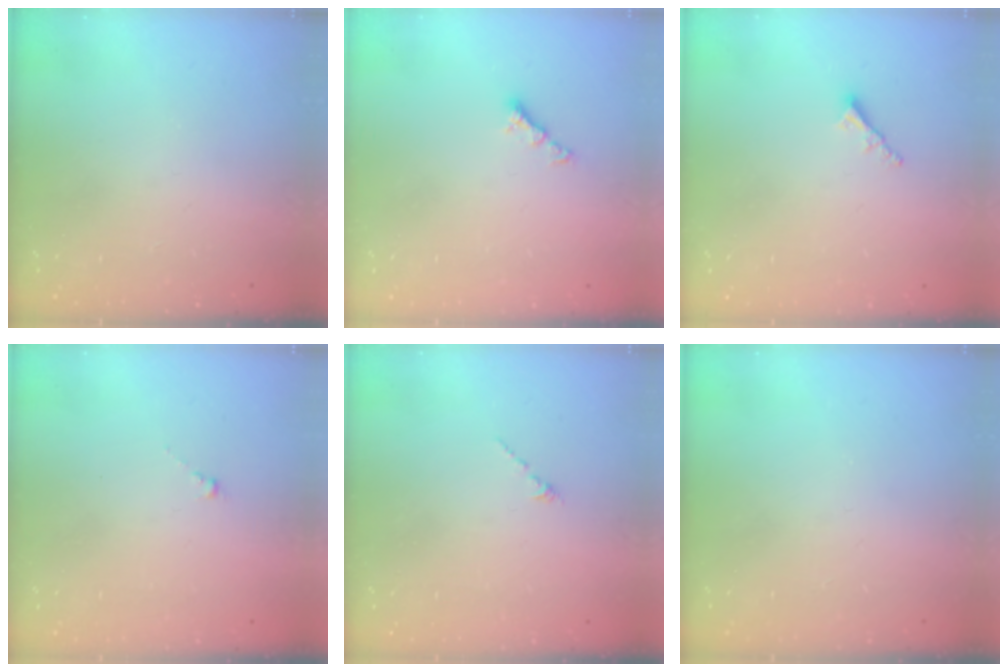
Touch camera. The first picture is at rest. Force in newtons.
{"total": 3.9, "press": 3.9, "slide": 0.6}
{"total": 2.3, "press": 2.2, "slide": 0.6}
{"total": 0.0}
{"total": 0.0}
{"total": 0.0}